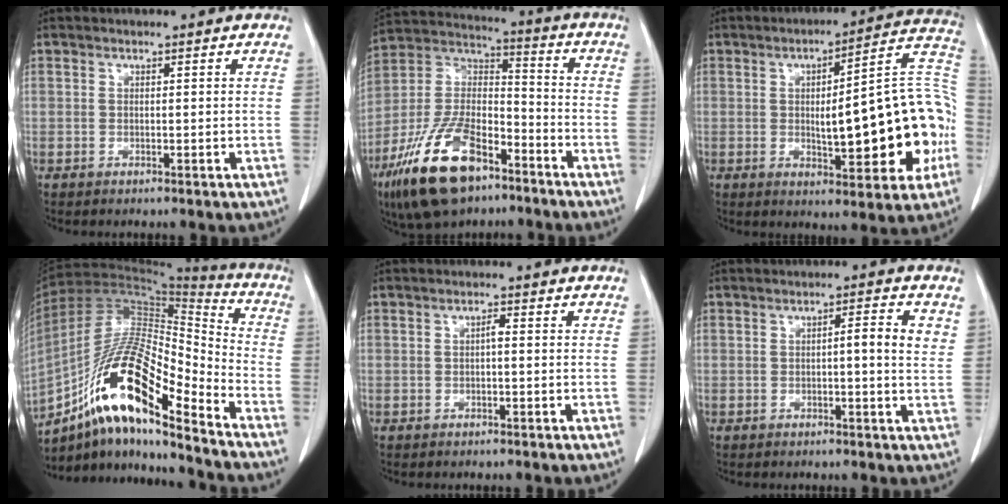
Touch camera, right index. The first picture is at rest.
{"total": 18.2, "force": [-11.2, 7.7, 12.0], "torque": [-0.254, 0.005, -0.206]}
{"total": 20.0, "force": [-2.4, 4.8, 19.3], "torque": [-0.208, 0.041, -0.018]}
{"total": 19.1, "force": [-11.3, 3.8, 14.9], "torque": [-0.284, 0.012, -0.199]}
{"total": 1.0, "force": [-0.1, 0.2, 1.0], "torque": [-0.015, 0.003, -0.001]}
{"total": 4.0, "force": [0.8, 0.2, 3.9], "torque": [-0.053, 0.004, 0.008]}